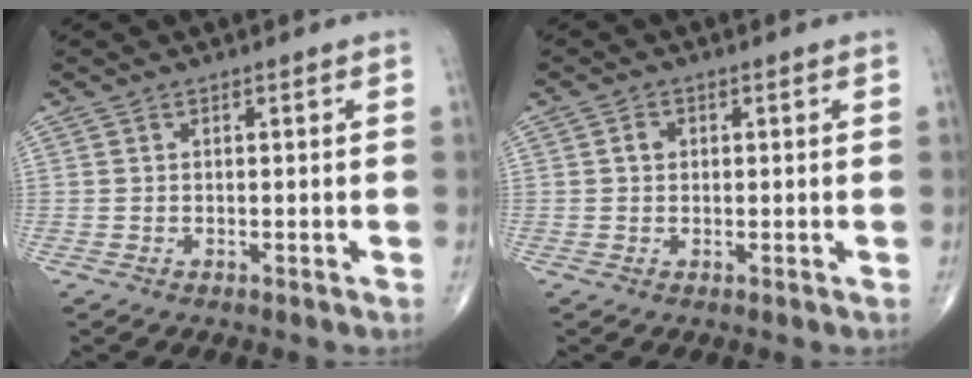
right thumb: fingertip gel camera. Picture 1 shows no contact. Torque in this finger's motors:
{"motor_torque": [-0.07, 0.03, 0.15, -0.02, 0.00]}